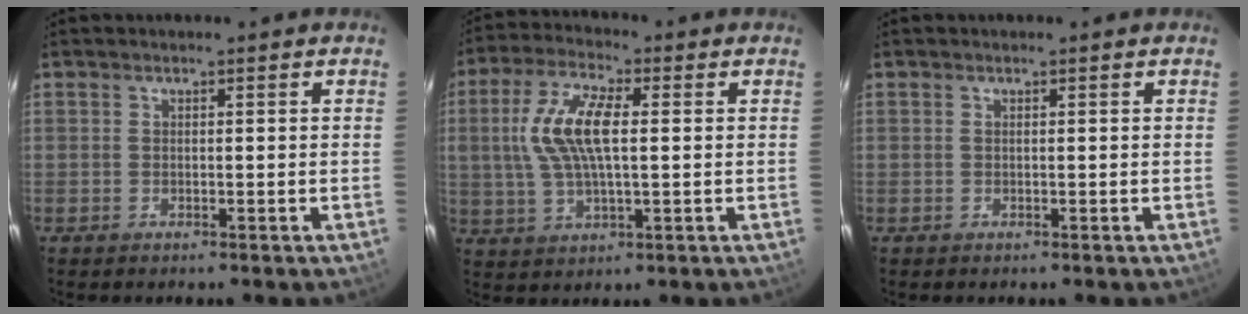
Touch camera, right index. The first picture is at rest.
{"total": 12.0, "force": [1.5, 4.7, 11.0], "torque": [-0.227, 0.013, 0.029]}
{"total": 0.0}